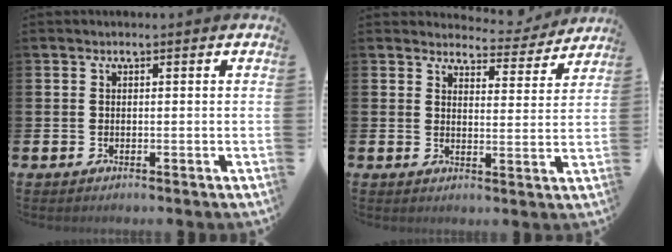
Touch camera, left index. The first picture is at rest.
{"total": 4.1, "force": [4.0, 1.2, 0.3], "torque": [-0.011, -0.031, 0.066]}